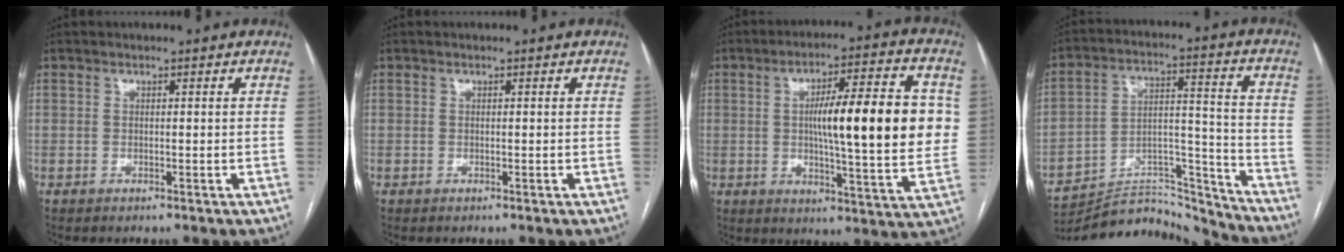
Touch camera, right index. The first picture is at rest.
{"total": 0.0}
{"total": 18.2, "force": [1.9, 2.5, 17.9], "torque": [-0.262, 0.016, 0.027]}
{"total": 19.5, "force": [-19.1, 3.1, 2.2], "torque": [-0.052, 0.048, -0.292]}